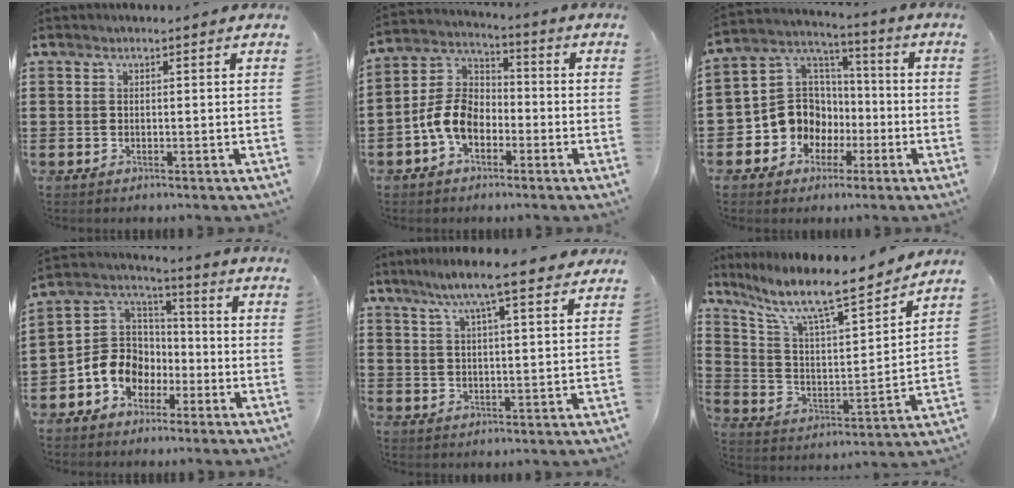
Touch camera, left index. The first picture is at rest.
{"total": 7.8, "force": [-3.3, 5.2, 4.7], "torque": [-0.131, 0.003, -0.073]}
{"total": 9.9, "force": [-2.6, 9.1, 2.7], "torque": [-0.103, 0.003, -0.048]}
{"total": 8.1, "force": [-3.1, 7.0, 2.4], "torque": [-0.085, 0.013, -0.066]}
{"total": 8.4, "force": [6.5, 0.9, 5.3], "torque": [-0.111, -0.013, 0.112]}
{"total": 10.6, "force": [8.5, 1.7, 6.1], "torque": [-0.145, -0.055, 0.138]}